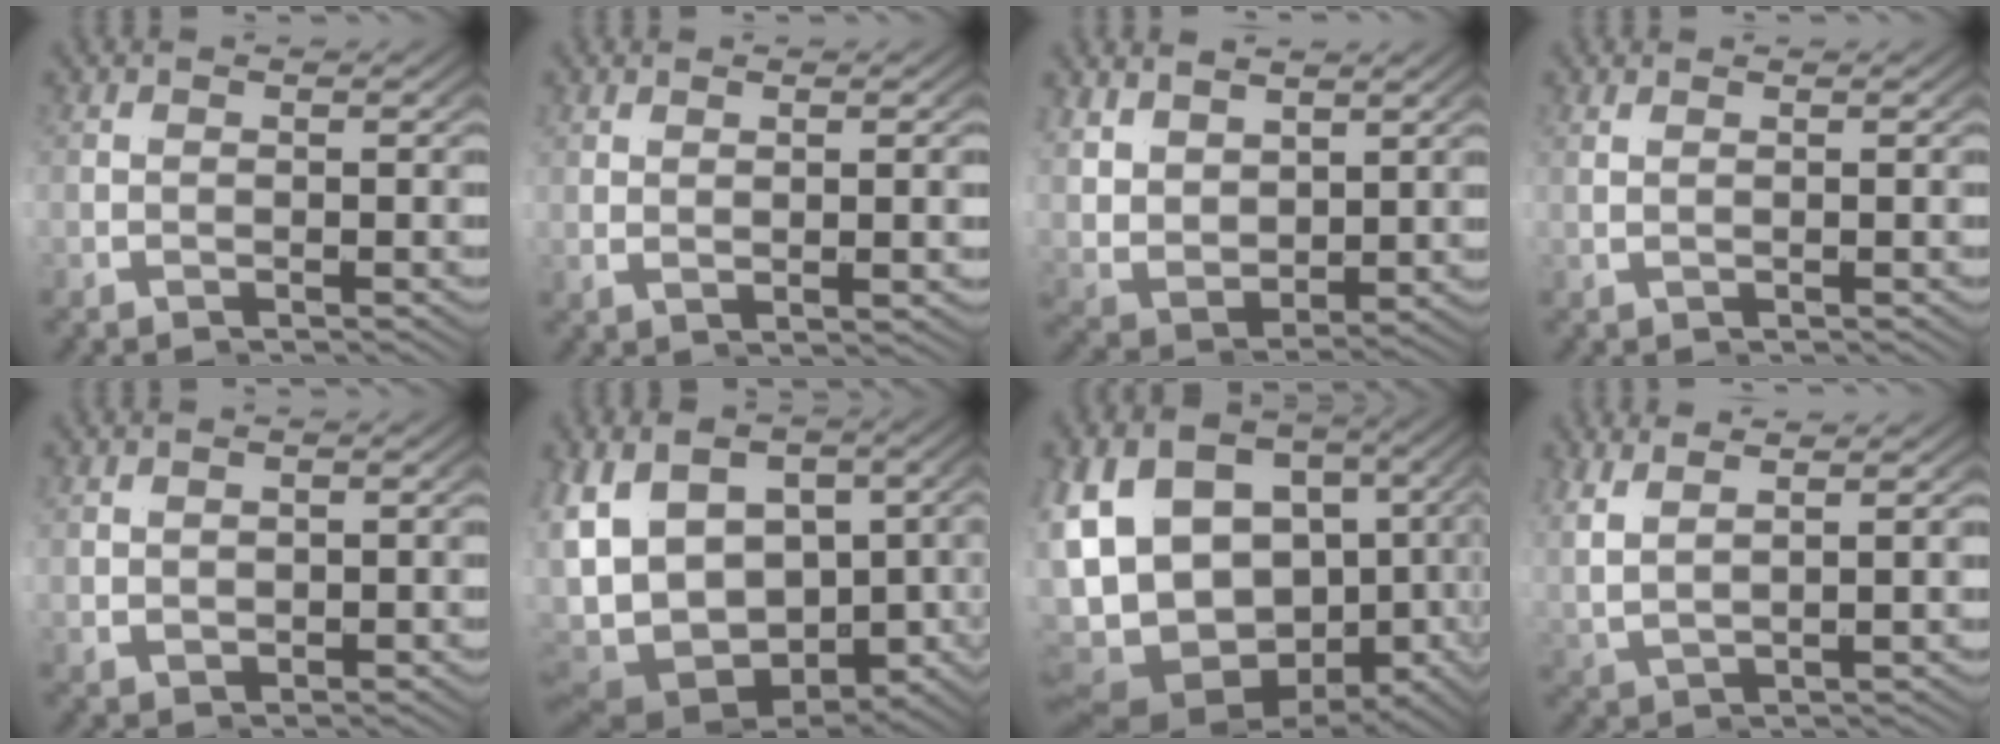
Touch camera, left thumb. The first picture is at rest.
{"total": 2.3, "force": [1.0, -2.0, 0.6], "torque": [0.003, 0.026, 0.008]}
{"total": 1.8, "force": [1.6, 0.8, 0.4], "torque": [-0.048, -0.010, 0.030]}
{"total": 1.2, "force": [0.4, -1.0, 0.4], "torque": [0.004, 0.012, 0.004]}
{"total": 1.6, "force": [0.4, 1.0, 1.1], "torque": [-0.011, 0.000, 0.012]}
{"total": 16.4, "force": [-2.4, 11.6, 11.4], "torque": [-0.211, -0.025, -0.044]}
{"total": 18.5, "force": [-1.6, 13.0, 13.1], "torque": [-0.249, -0.030, -0.023]}
{"total": 2.2, "force": [1.5, -1.1, 1.2], "torque": [-0.042, 0.010, 0.033]}